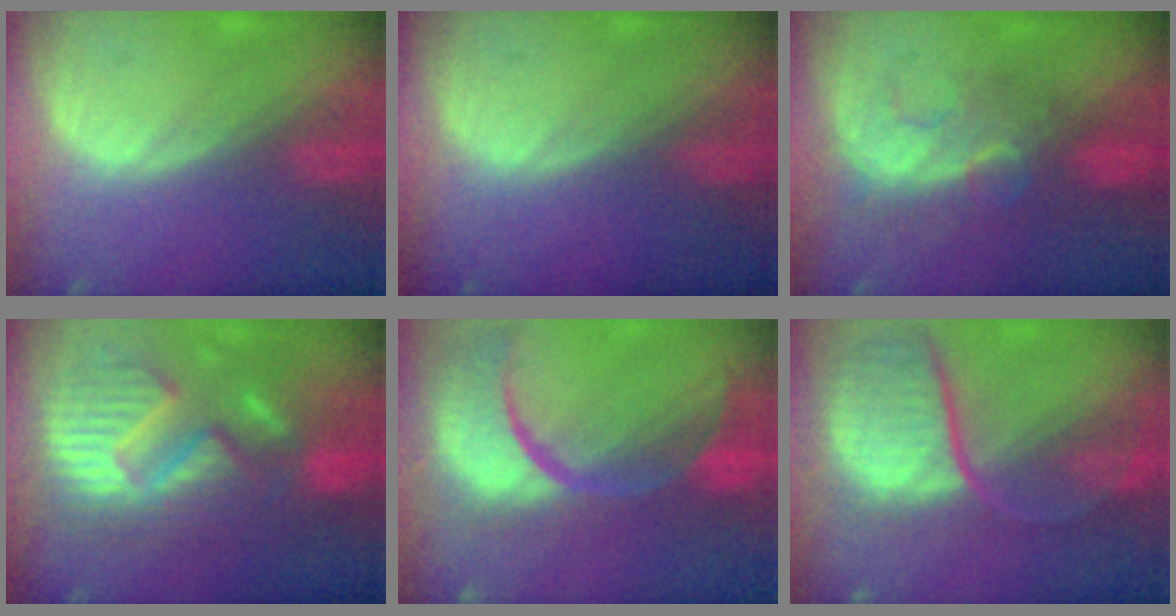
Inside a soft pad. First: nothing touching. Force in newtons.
{"total": 0.0}
{"total": 8.1, "press": 7.4, "slide": 3.2}
{"total": 13.2, "press": 13.2, "slide": 1.2}
{"total": 14.3, "press": 11.4, "slide": 8.7}
{"total": 11.4, "press": 9.7, "slide": 5.9}